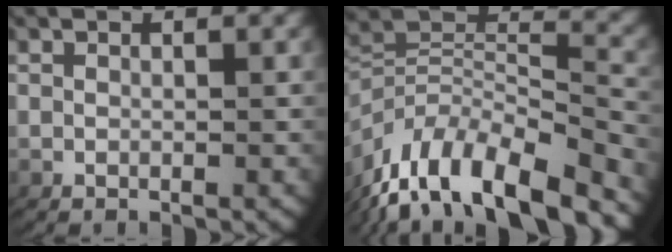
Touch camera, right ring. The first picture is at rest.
{"total": 12.4, "force": [-6.6, 7.5, 7.3], "torque": [-0.145, -0.043, -0.090]}